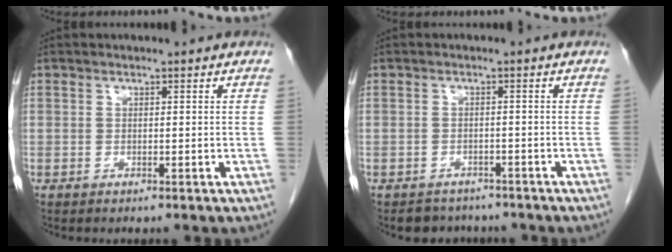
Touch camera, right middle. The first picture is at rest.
{"total": 4.2, "force": [-3.6, 2.1, 0.2], "torque": [-0.001, 0.005, -0.049]}